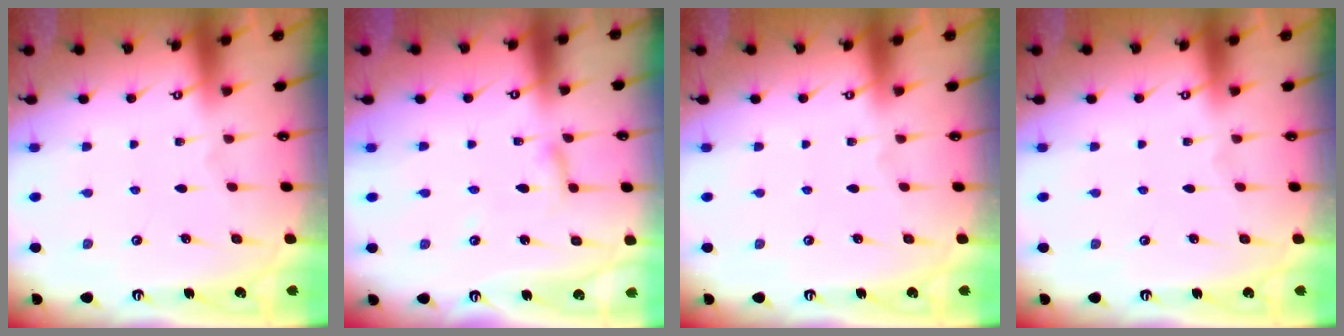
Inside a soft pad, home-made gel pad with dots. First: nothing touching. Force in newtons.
{"total": 2.6, "press": 2.6, "slide": 0.2}
{"total": 0.0}
{"total": 0.0}